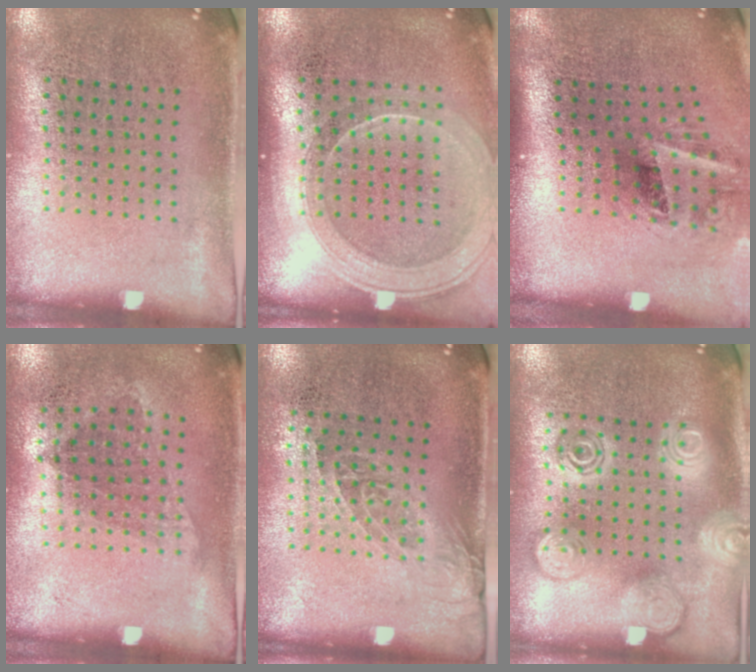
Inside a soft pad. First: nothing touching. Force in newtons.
{"total": 1.9, "press": 1.7, "slide": 0.9}
{"total": 1.9, "press": 1.2, "slide": 1.5}
{"total": 0.9, "press": 0.7, "slide": 0.6}
{"total": 1.3, "press": 1.0, "slide": 0.8}
{"total": 2.0, "press": 2.0, "slide": 0.2}